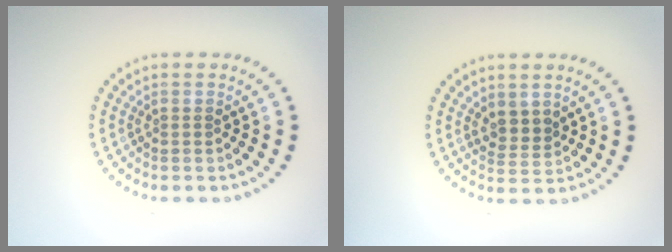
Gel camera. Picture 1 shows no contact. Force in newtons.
{"total": 1.9, "press": 1.5, "slide": 1.3}